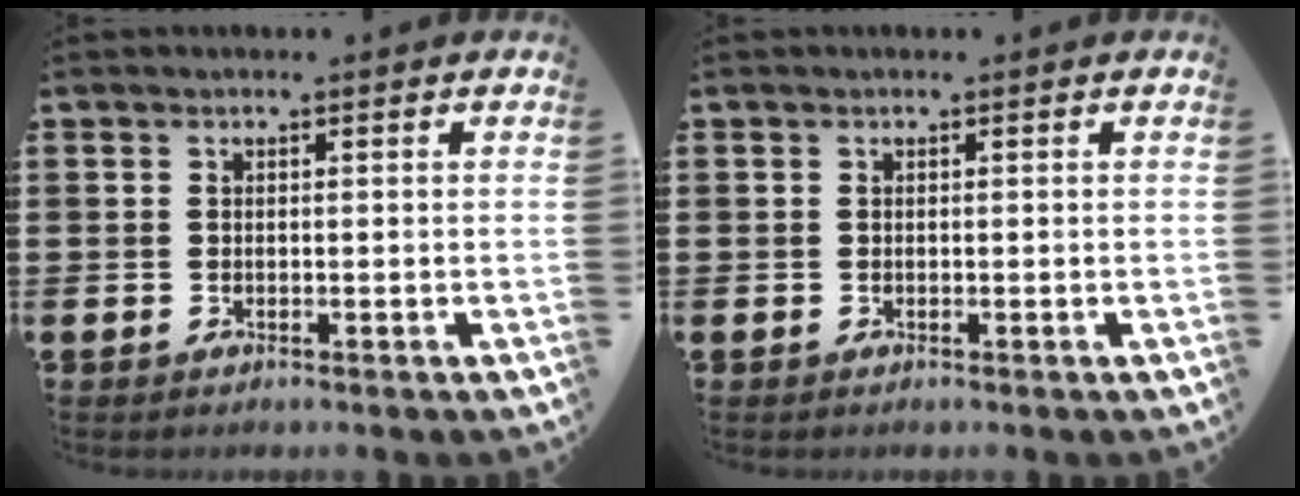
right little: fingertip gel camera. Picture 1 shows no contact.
{"total": 0.0}